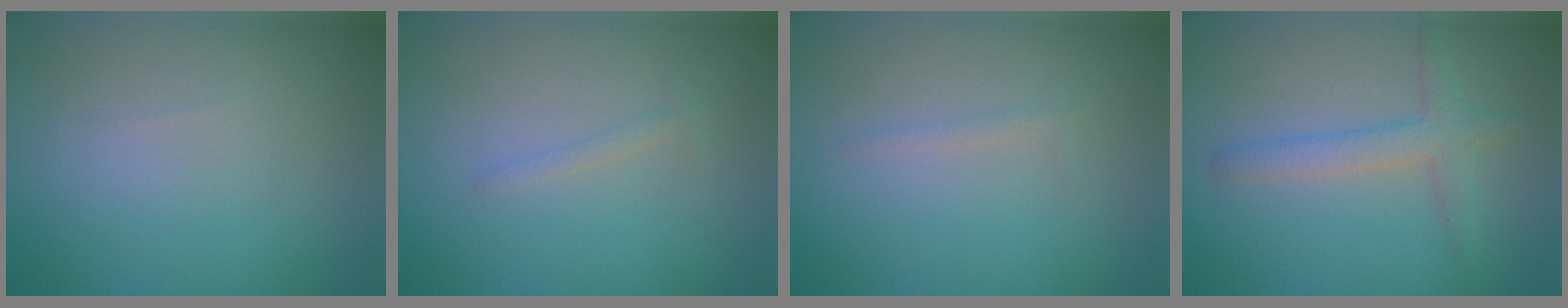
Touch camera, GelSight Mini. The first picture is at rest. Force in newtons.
{"total": 0.7, "press": 0.7, "slide": 0.1}
{"total": 0.6, "press": 0.6, "slide": 0.0}
{"total": 2.7, "press": 2.7, "slide": 0.2}